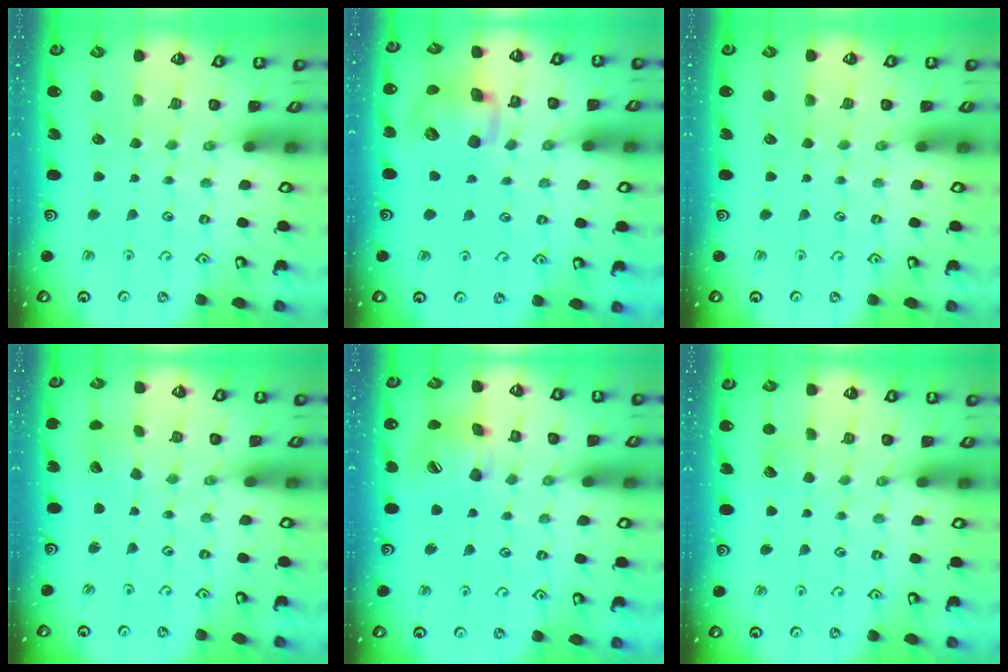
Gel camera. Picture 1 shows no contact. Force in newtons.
{"total": 12.6, "press": 12.5, "slide": 1.0}
{"total": 0.0}
{"total": 2.3, "press": 2.3, "slide": 0.2}
{"total": 14.8, "press": 14.7, "slide": 2.2}
{"total": 3.4, "press": 3.4, "slide": 0.4}